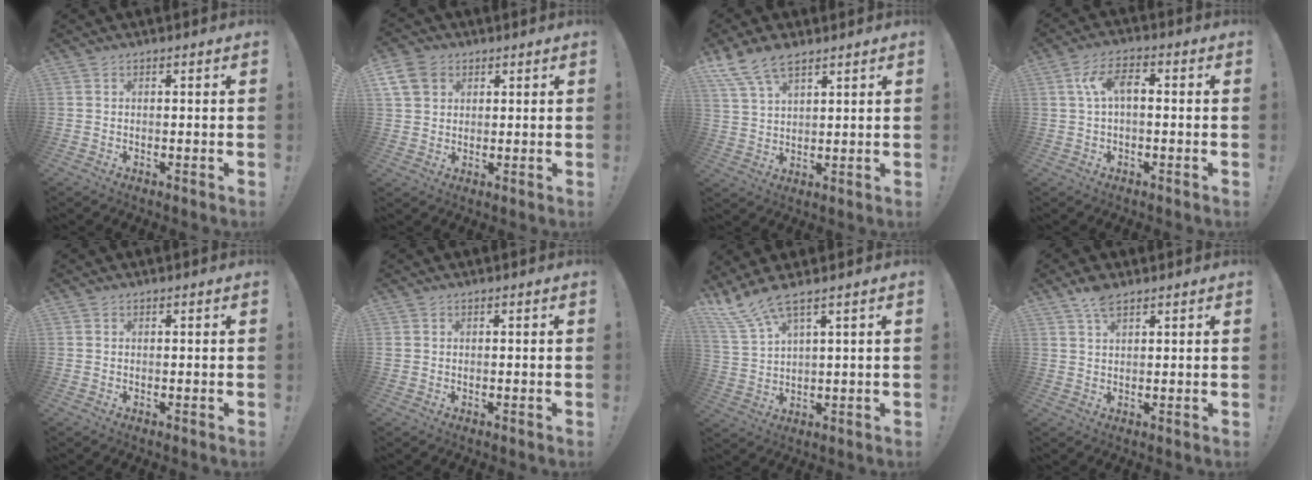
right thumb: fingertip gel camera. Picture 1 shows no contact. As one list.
[{"total": 8.4, "force": [3.8, 6.5, 3.7], "torque": [-0.069, -0.010, 0.078]}, {"total": 9.2, "force": [6.4, 4.2, 5.1], "torque": [-0.097, -0.024, 0.125]}, {"total": 7.8, "force": [0.7, 3.7, 6.9], "torque": [-0.139, 0.009, 0.013]}, {"total": 0.0}, {"total": 0.8, "force": [0.2, 0.7, 0.2], "torque": [-0.010, 0.005, 0.006]}, {"total": 7.2, "force": [5.7, 0.8, 4.3], "torque": [-0.097, -0.029, 0.109]}, {"total": 5.1, "force": [3.3, 2.0, 3.3], "torque": [-0.057, -0.011, 0.059]}]